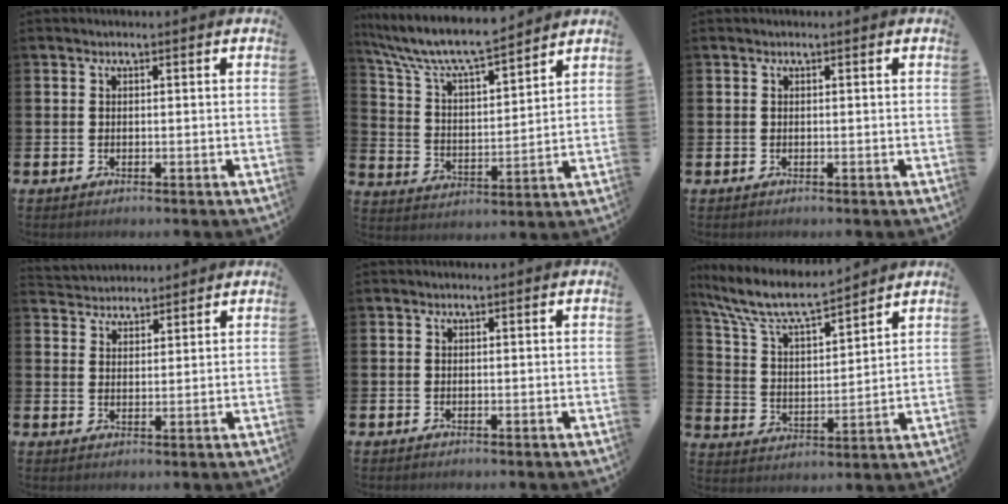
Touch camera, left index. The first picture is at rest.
{"total": 8.8, "force": [8.2, 1.3, 3.1], "torque": [-0.099, -0.053, 0.143]}
{"total": 0.0}
{"total": 3.5, "force": [3.3, 0.9, -0.5], "torque": [-0.010, -0.010, 0.064]}
{"total": 0.0}
{"total": 8.7, "force": [8.0, 1.4, 3.2], "torque": [-0.101, -0.047, 0.139]}